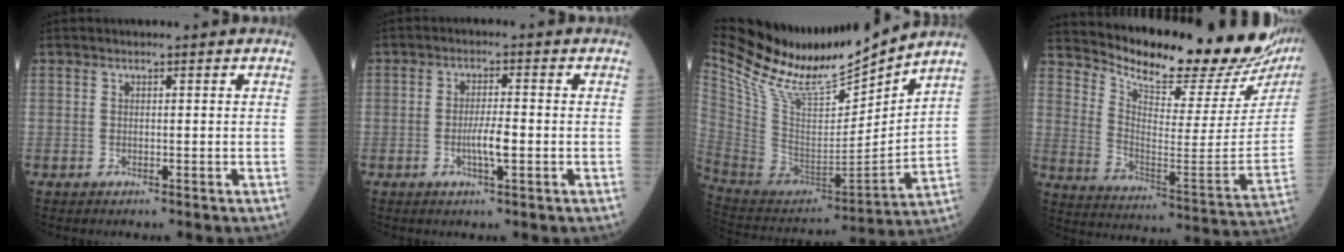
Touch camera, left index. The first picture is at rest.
{"total": 3.5, "force": [-1.1, 0.3, 3.3], "torque": [-0.063, -0.005, -0.022]}
{"total": 22.0, "force": [19.5, 2.0, 9.9], "torque": [-0.193, -0.034, 0.350]}
{"total": 23.8, "force": [21.5, 3.4, 9.5], "torque": [-0.161, -0.097, 0.294]}